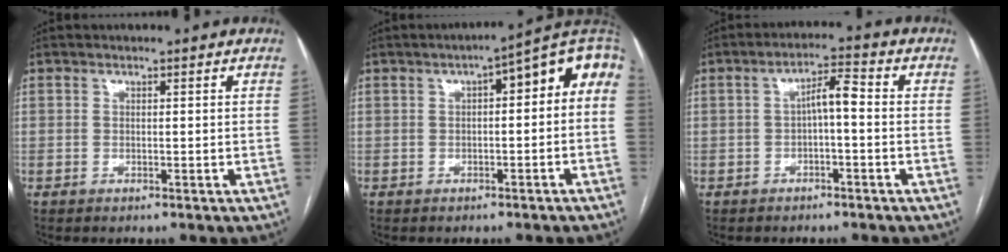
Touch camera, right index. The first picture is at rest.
{"total": 10.0, "force": [1.6, 3.0, 9.4], "torque": [-0.126, 0.045, 0.014]}
{"total": 4.3, "force": [-0.4, 1.0, 4.2], "torque": [-0.070, 0.020, -0.005]}